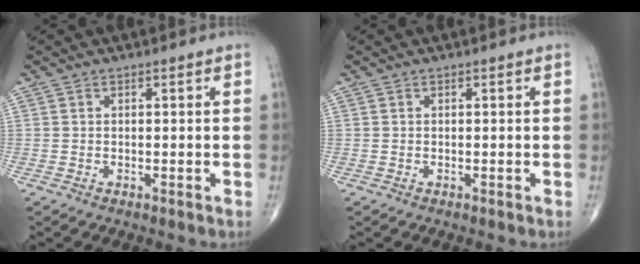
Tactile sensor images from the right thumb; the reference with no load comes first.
{"total": 0.0}